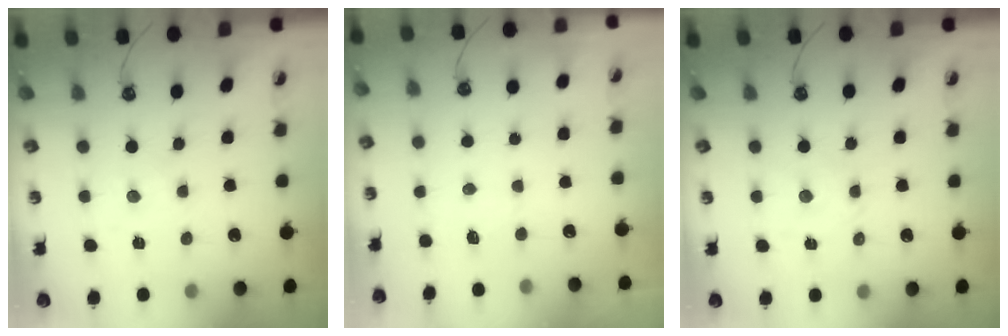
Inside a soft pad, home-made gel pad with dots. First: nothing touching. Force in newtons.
{"total": 4.9, "press": 4.8, "slide": 0.8}
{"total": 2.6, "press": 2.6, "slide": 0.6}